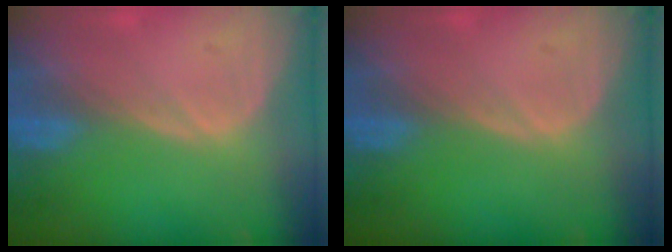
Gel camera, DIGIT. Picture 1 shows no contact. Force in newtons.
{"total": 0.0}